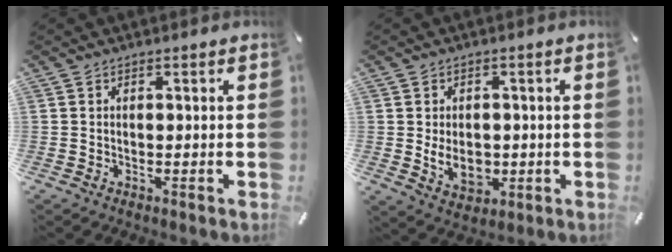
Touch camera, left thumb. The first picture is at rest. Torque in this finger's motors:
{"motor_torque": [0.51, 0.51, 0.41, -0.28, 0.00]}